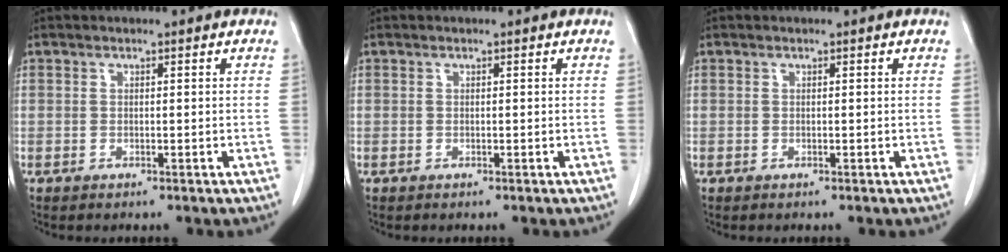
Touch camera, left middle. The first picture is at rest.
{"total": 0.0}
{"total": 0.0}